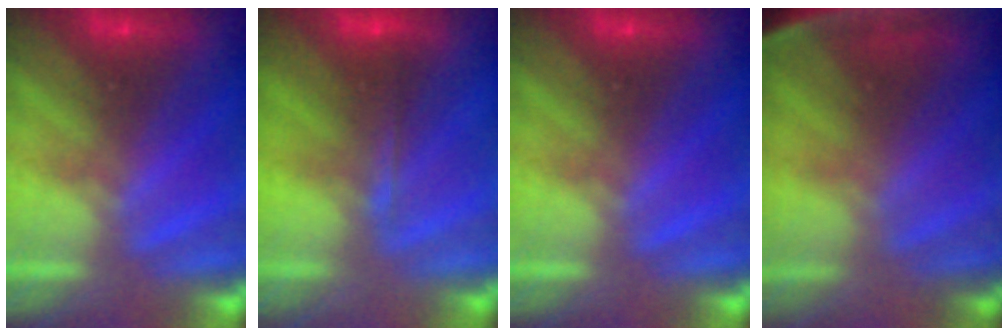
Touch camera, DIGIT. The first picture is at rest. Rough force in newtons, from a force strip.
{"total": 1.7}
{"total": 0.0}
{"total": 7.3}